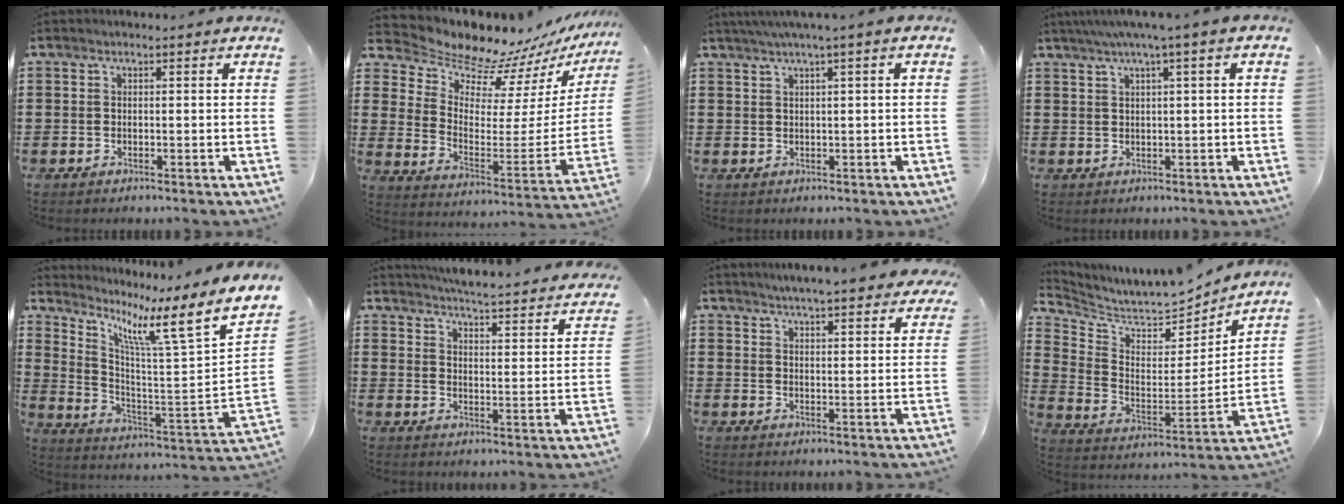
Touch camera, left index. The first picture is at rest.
{"total": 8.4, "force": [7.9, 2.7, 0.5], "torque": [-0.046, -0.076, 0.134]}
{"total": 1.8, "force": [0.8, -0.2, 1.6], "torque": [-0.029, -0.001, 0.015]}
{"total": 2.4, "force": [0.9, 0.0, 2.2], "torque": [-0.043, 0.001, 0.015]}
{"total": 7.8, "force": [4.2, -0.4, 6.6], "torque": [-0.124, -0.060, 0.044]}
{"total": 4.6, "force": [4.5, -0.7, 0.8], "torque": [-0.031, -0.047, 0.071]}
{"total": 4.5, "force": [4.4, 0.2, 1.0], "torque": [-0.037, -0.012, 0.078]}
{"total": 4.8, "force": [4.7, 1.1, 0.5], "torque": [-0.045, -0.054, 0.076]}